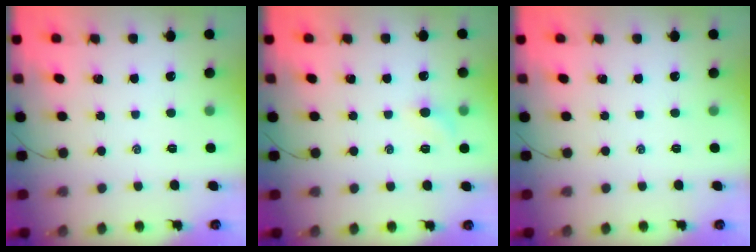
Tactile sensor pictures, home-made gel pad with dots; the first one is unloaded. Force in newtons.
{"total": 5.6, "press": 5.4, "slide": 1.5}
{"total": 0.0}